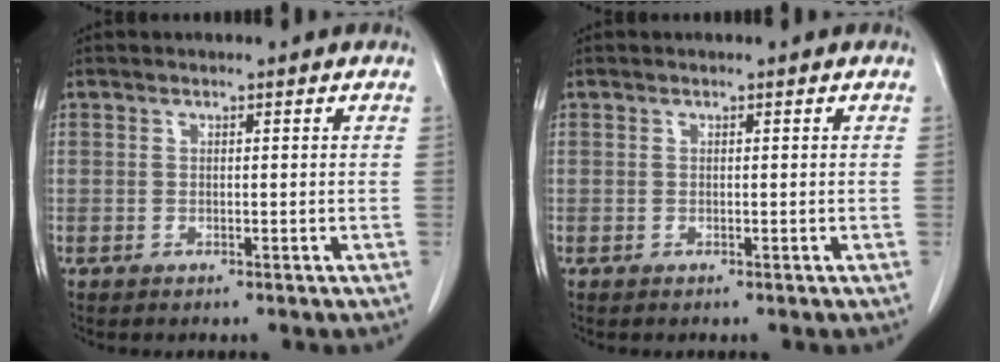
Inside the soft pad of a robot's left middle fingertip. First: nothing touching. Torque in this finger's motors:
{"motor_torque": [0.09, -0.09, 0.03, -0.01]}